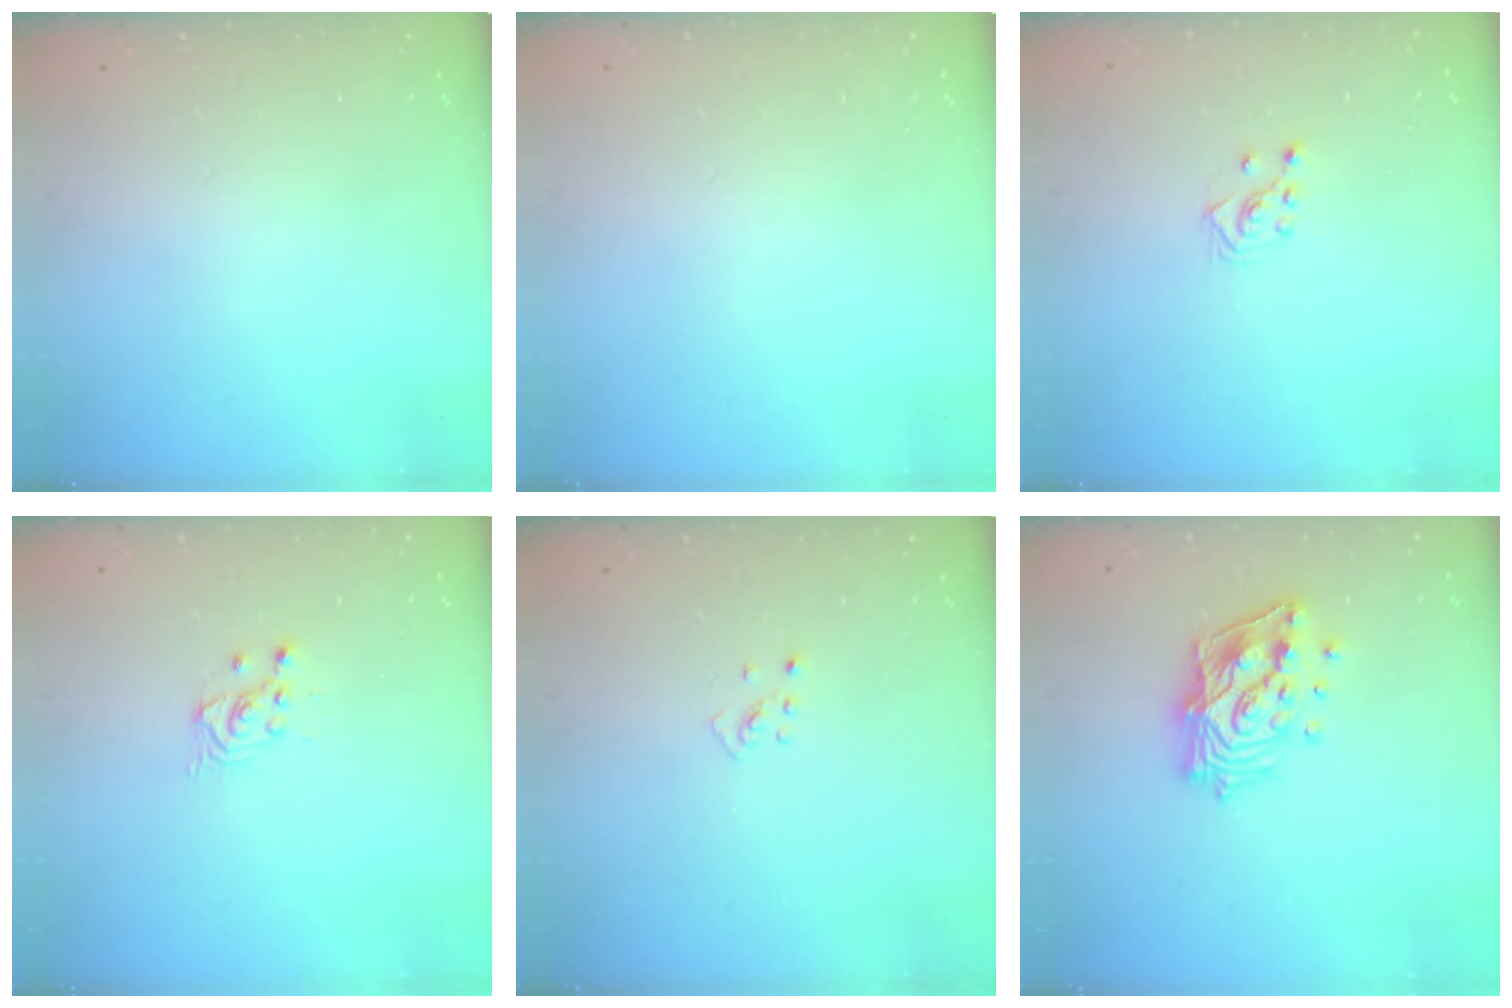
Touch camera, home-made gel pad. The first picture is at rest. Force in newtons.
{"total": 0.0}
{"total": 3.1, "press": 3.0, "slide": 0.7}
{"total": 2.6, "press": 2.5, "slide": 0.3}
{"total": 2.7, "press": 2.6, "slide": 0.6}
{"total": 16.3, "press": 16.1, "slide": 2.3}